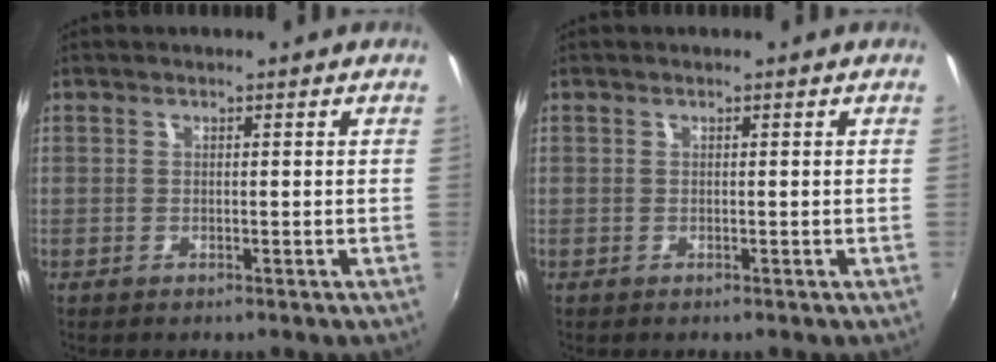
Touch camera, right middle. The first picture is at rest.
{"total": 0.0}